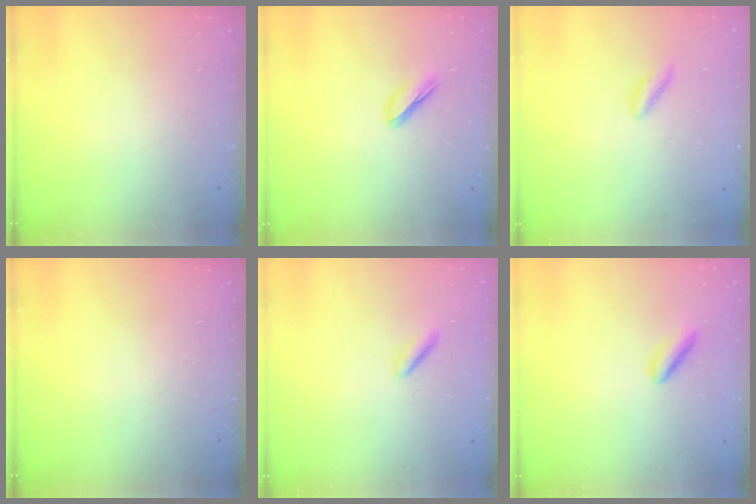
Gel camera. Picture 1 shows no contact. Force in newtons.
{"total": 4.2, "press": 4.0, "slide": 1.2}
{"total": 2.3, "press": 2.2, "slide": 0.9}
{"total": 0.0}
{"total": 0.8, "press": 0.6, "slide": 0.6}
{"total": 2.5, "press": 2.5, "slide": 0.5}